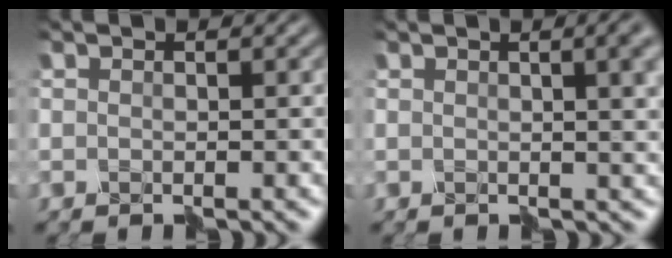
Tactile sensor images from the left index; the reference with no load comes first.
{"total": 8.1, "force": [2.3, 4.2, 6.6], "torque": [-0.041, 0.023, 0.023]}